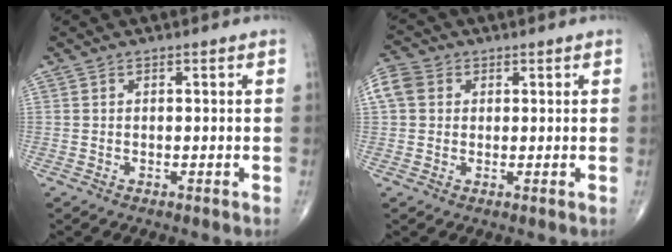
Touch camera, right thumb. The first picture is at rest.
{"total": 5.6, "force": [1.3, 4.6, 2.8], "torque": [-0.057, 0.015, 0.021]}